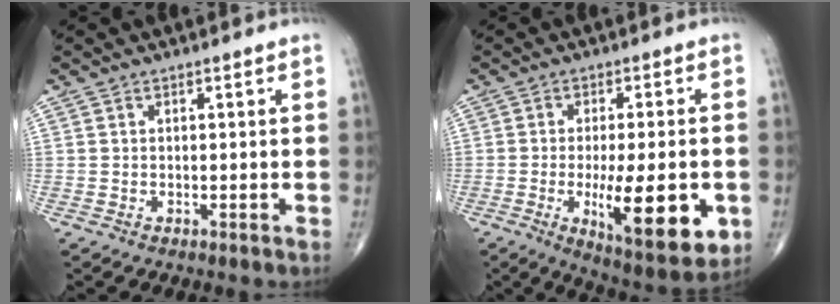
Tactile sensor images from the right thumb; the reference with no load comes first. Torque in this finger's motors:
{"motor_torque": [1.57, 2.62, 0.29, -0.17, 0.33]}